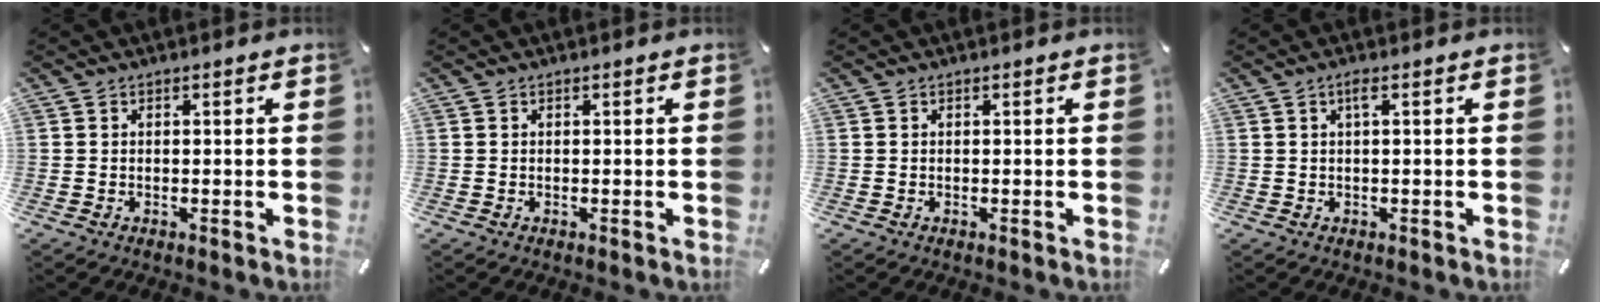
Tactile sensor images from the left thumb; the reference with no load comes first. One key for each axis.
{"total": 0.0}
{"total": 0.0}
{"total": 2.2, "fx": 0.4, "fy": 0.3, "fz": 2.1, "tx": -0.042, "ty": 0.003, "tz": 0.006}